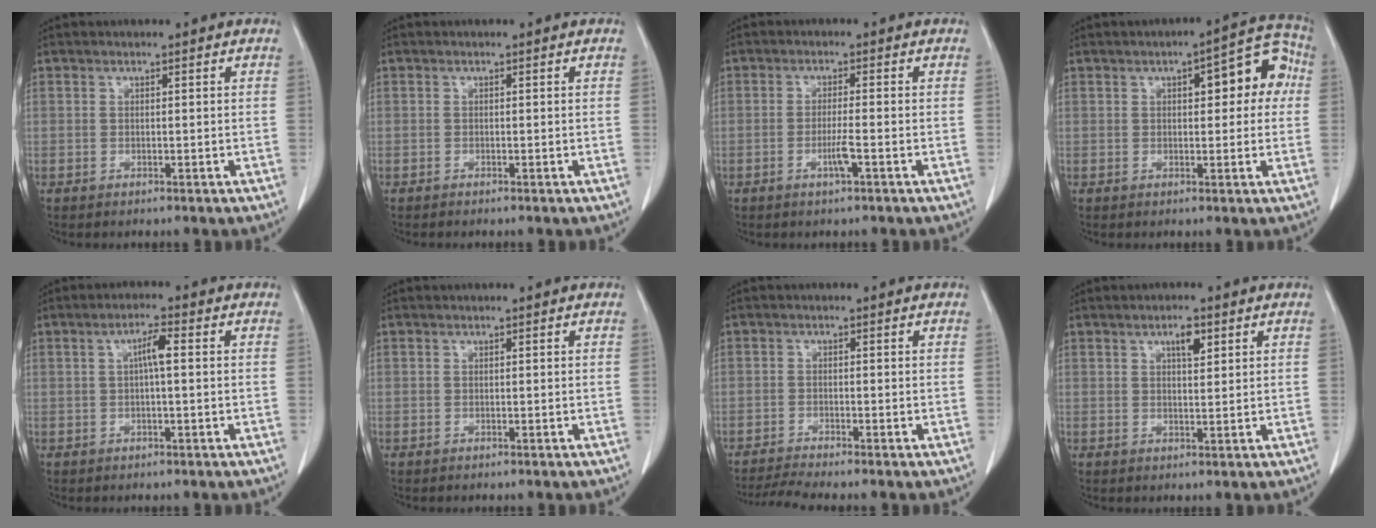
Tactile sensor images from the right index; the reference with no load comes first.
{"total": 0.0}
{"total": 2.7, "force": [-1.1, -0.2, 2.5], "torque": [-0.048, -0.002, -0.021]}
{"total": 9.0, "force": [2.0, 3.2, 8.1], "torque": [-0.088, 0.038, 0.019]}
{"total": 3.2, "force": [0.4, 0.3, 3.1], "torque": [-0.058, 0.006, 0.006]}
{"total": 0.0}
{"total": 3.8, "force": [-3.5, -1.3, 1.0], "torque": [-0.026, -0.018, -0.065]}
{"total": 2.8, "force": [1.5, 0.8, 2.3], "torque": [-0.040, 0.000, 0.024]}